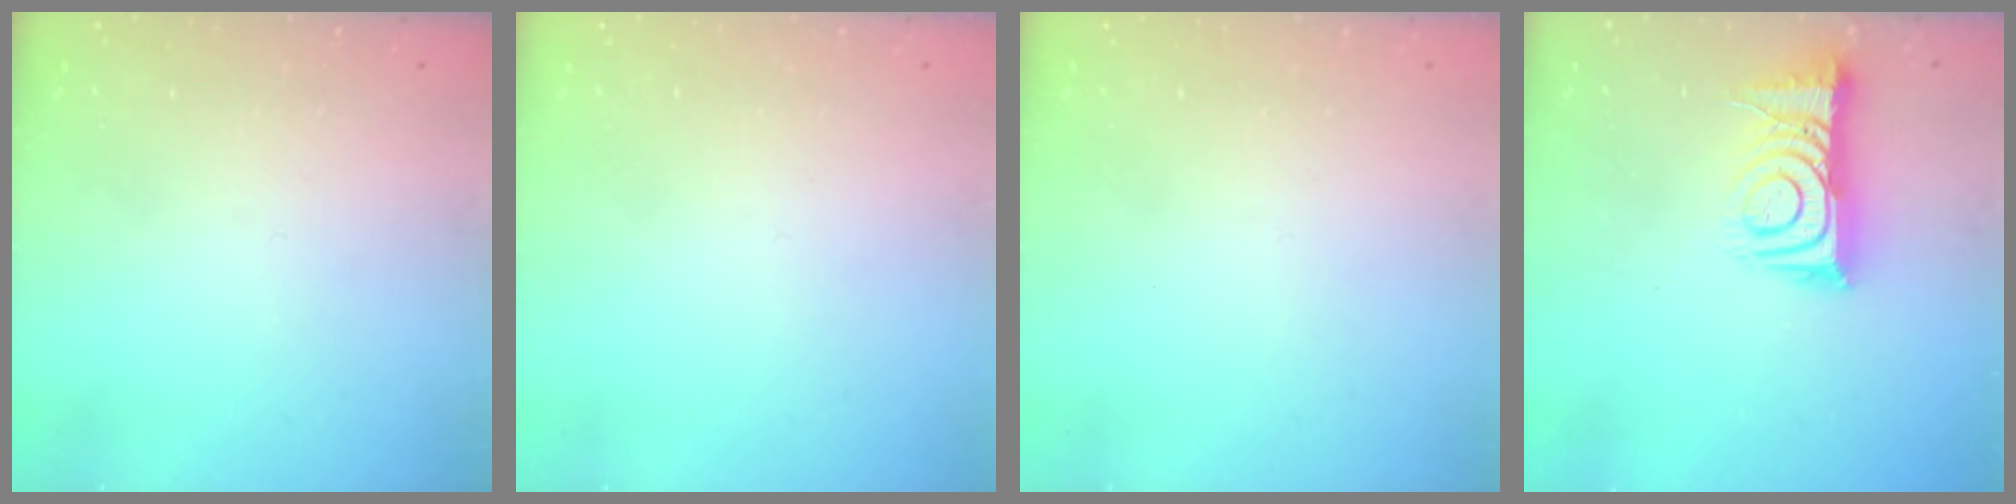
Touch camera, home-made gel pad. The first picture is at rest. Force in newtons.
{"total": 1.7, "press": 1.6, "slide": 0.1}
{"total": 1.5, "press": 1.5, "slide": 0.1}
{"total": 11.0, "press": 10.9, "slide": 0.9}